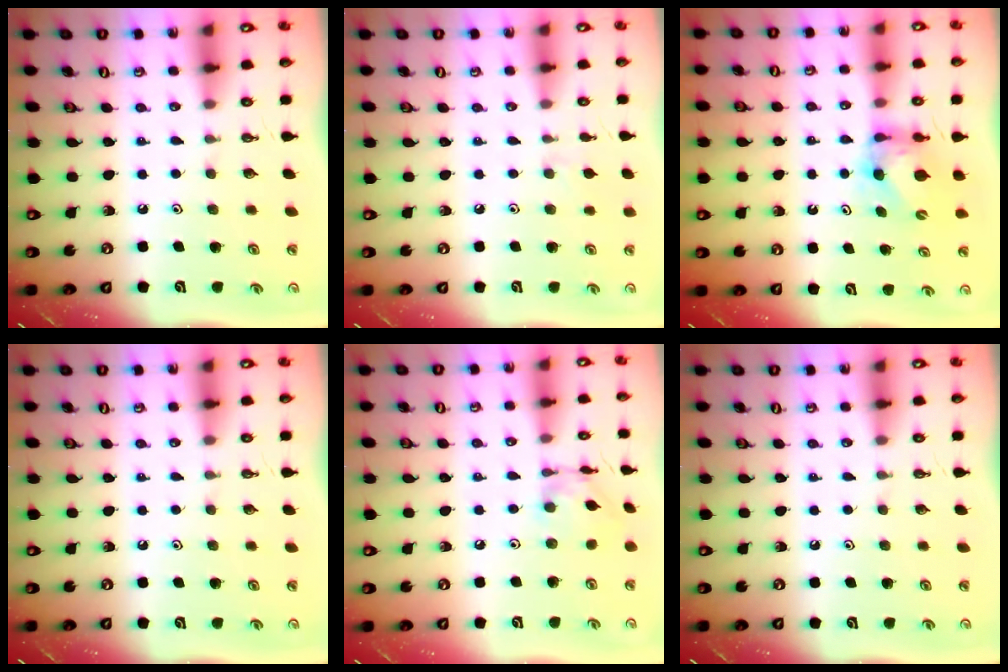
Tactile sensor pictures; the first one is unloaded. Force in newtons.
{"total": 5.5, "press": 5.5, "slide": 0.7}
{"total": 6.8, "press": 6.8, "slide": 0.3}
{"total": 0.0}
{"total": 7.6, "press": 7.6, "slide": 0.3}
{"total": 0.0}